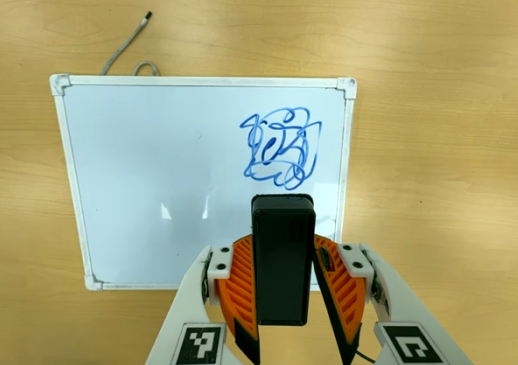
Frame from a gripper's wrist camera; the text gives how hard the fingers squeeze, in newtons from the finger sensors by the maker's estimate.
{"total": 4.2, "left": 3.7, "right": 4.6}